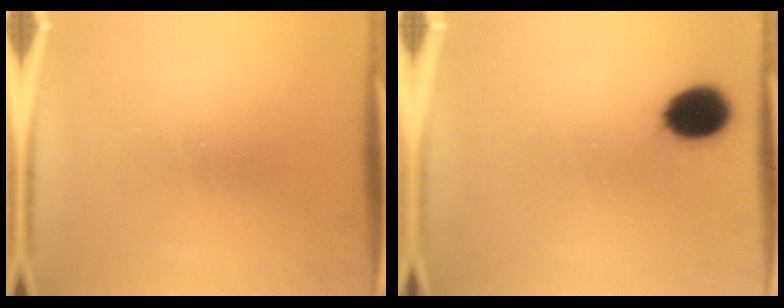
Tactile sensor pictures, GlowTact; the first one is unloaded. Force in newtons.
{"total": 9.5}